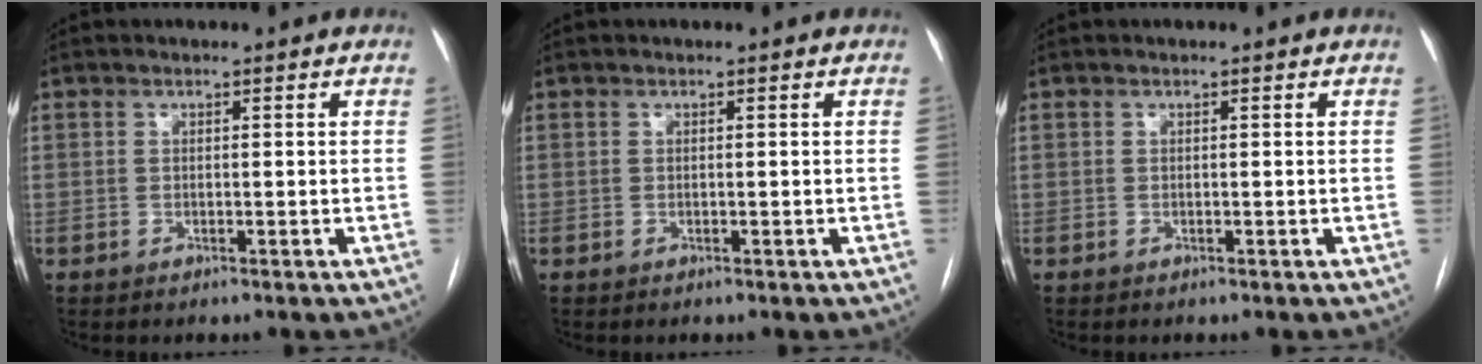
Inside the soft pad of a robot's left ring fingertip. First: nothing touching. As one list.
[{"total": 0.0}, {"total": 0.0}]